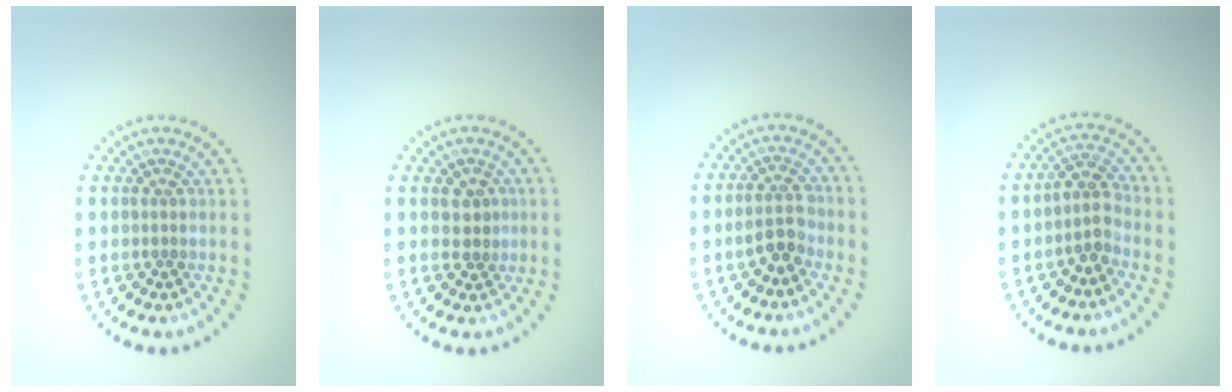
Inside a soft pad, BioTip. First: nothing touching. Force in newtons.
{"total": 1.8, "press": 1.7, "slide": 0.6}
{"total": 2.4, "press": 2.3, "slide": 0.8}
{"total": 2.6, "press": 2.0, "slide": 1.6}